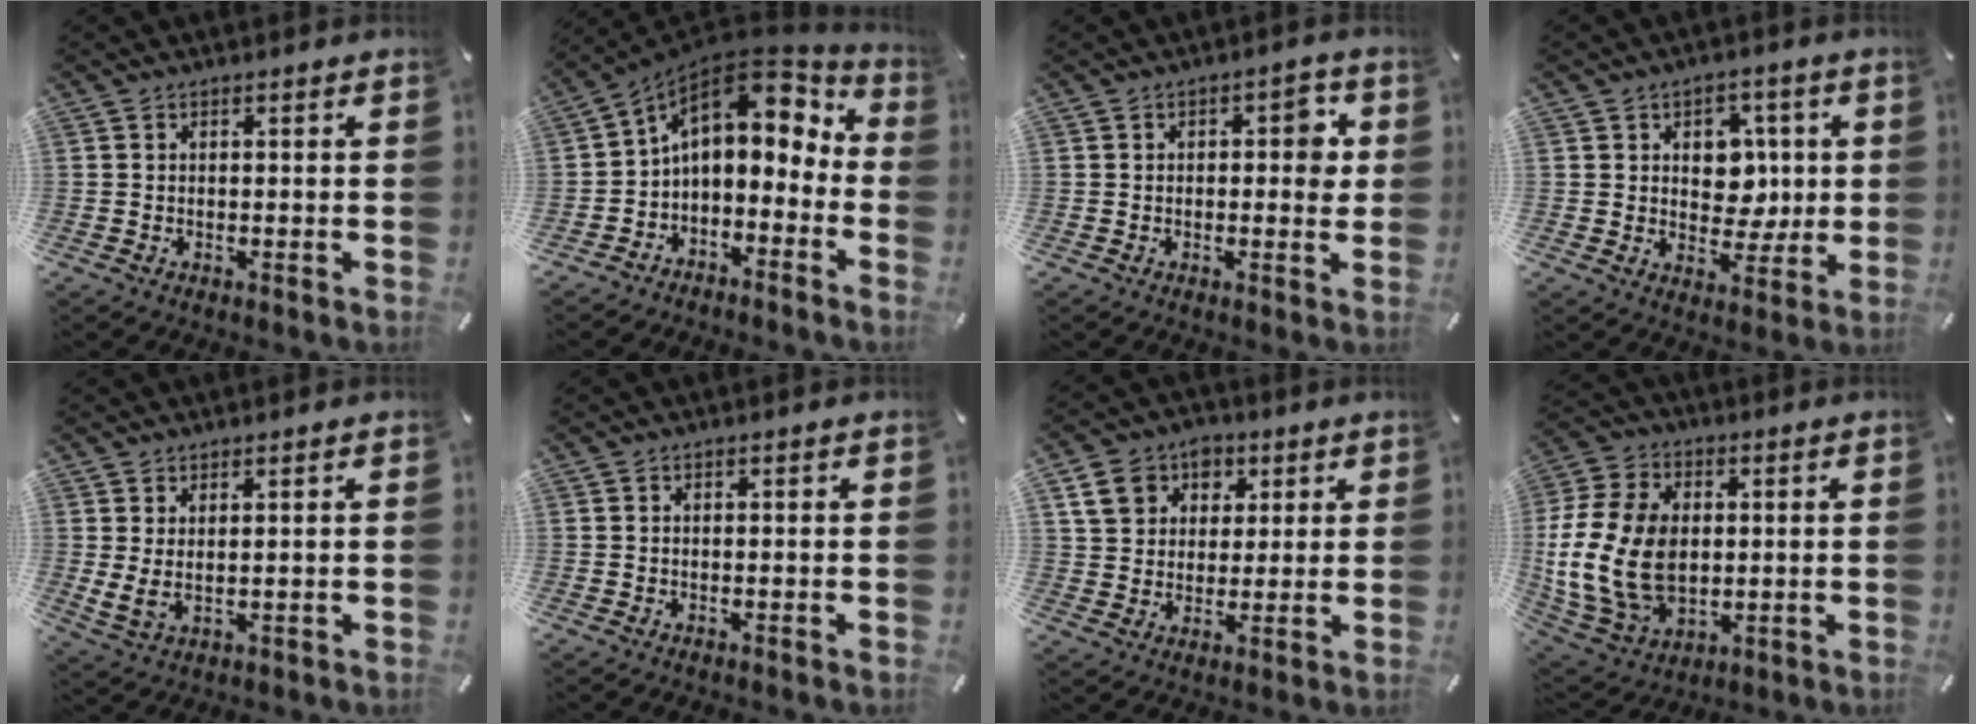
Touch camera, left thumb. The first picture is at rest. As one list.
[{"total": 12.6, "force": [3.5, 8.5, 8.6], "torque": [-0.133, -0.024, 0.058]}, {"total": 5.9, "force": [0.6, 2.9, 5.1], "torque": [-0.057, 0.000, 0.002]}, {"total": 8.2, "force": [1.4, 7.1, 3.8], "torque": [-0.046, -0.002, 0.023]}, {"total": 3.5, "force": [1.9, 1.4, 2.6], "torque": [-0.068, -0.015, 0.034]}, {"total": 0.0}, {"total": 10.2, "force": [3.7, 8.9, 3.4], "torque": [-0.055, -0.001, 0.073]}, {"total": 19.5, "force": [-0.5, 14.6, 13.0], "torque": [-0.280, 0.003, -0.007]}]